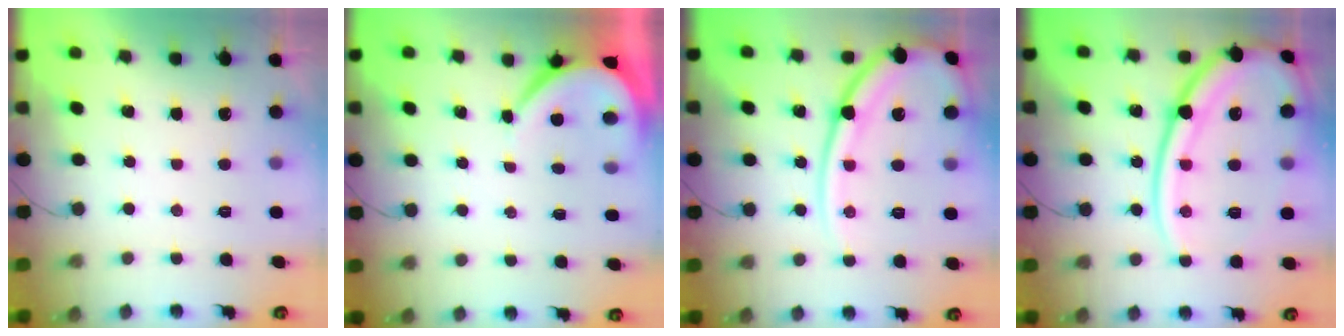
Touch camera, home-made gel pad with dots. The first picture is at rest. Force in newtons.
{"total": 4.5, "press": 4.4, "slide": 0.2}
{"total": 15.4, "press": 15.3, "slide": 1.6}
{"total": 21.5, "press": 21.4, "slide": 2.5}